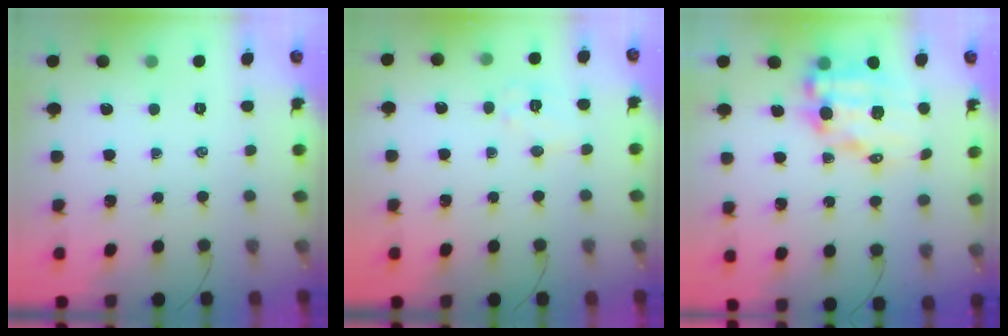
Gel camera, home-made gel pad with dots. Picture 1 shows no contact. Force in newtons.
{"total": 6.8, "press": 6.7, "slide": 1.0}
{"total": 12.3, "press": 12.0, "slide": 2.9}